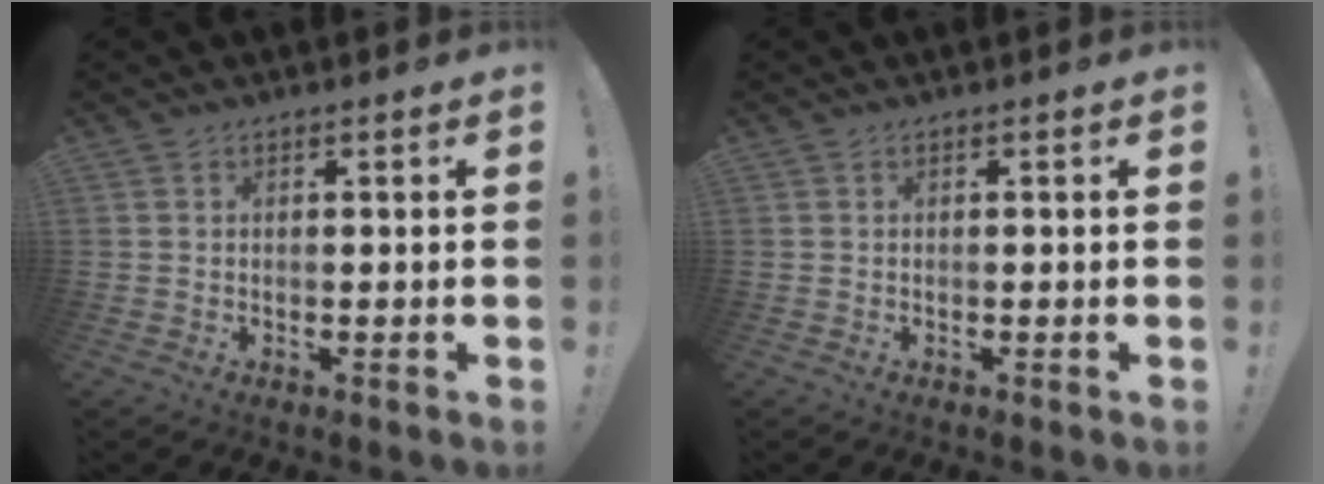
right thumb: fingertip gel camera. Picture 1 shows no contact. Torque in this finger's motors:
{"motor_torque": [0.00, 0.00, 0.00, 0.00, 0.00]}